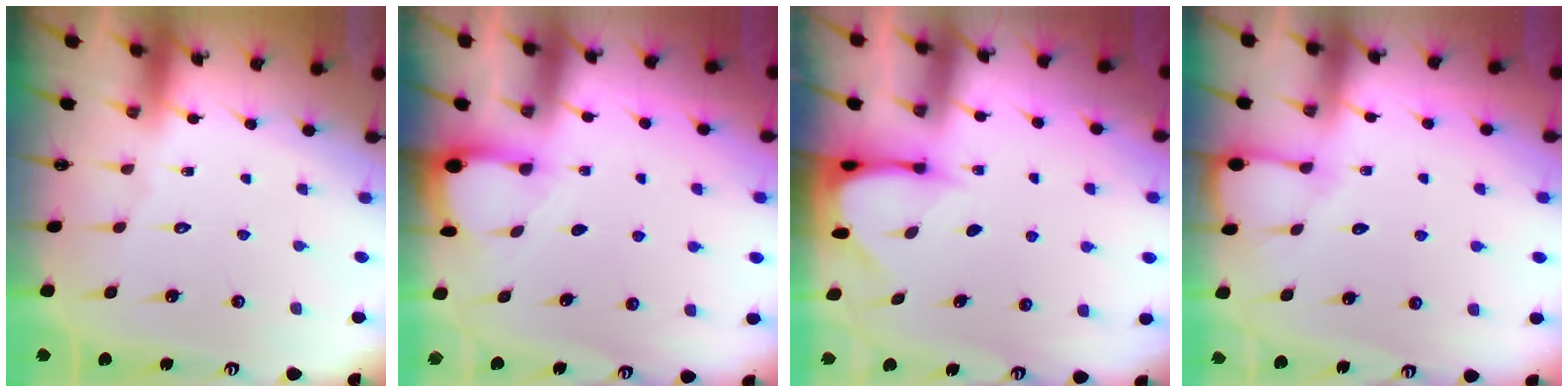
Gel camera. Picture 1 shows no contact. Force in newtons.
{"total": 2.8, "press": 2.8, "slide": 0.3}
{"total": 3.6, "press": 3.6, "slide": 0.3}
{"total": 5.2, "press": 5.1, "slide": 0.7}